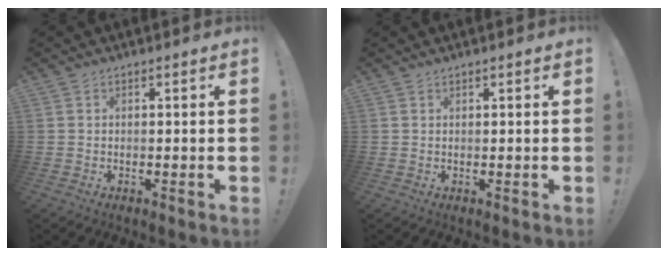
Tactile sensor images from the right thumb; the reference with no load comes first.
{"total": 0.6, "force": [0.5, -0.1, 0.2], "torque": [0.003, -0.003, 0.009]}